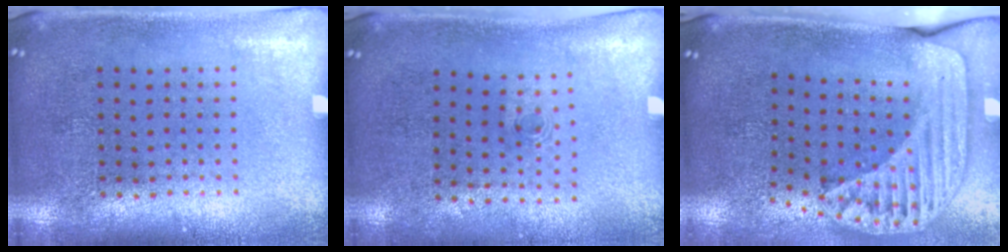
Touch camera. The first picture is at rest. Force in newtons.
{"total": 0.5, "press": 0.3, "slide": 0.4}
{"total": 2.2, "press": 1.7, "slide": 1.4}